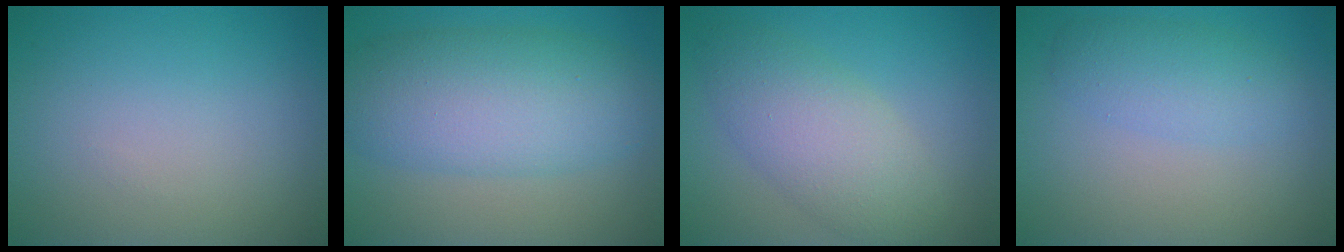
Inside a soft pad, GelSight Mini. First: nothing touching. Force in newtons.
{"total": 8.2, "press": 8.2, "slide": 0.3}
{"total": 5.3, "press": 5.3, "slide": 0.4}
{"total": 3.0, "press": 3.0, "slide": 0.1}